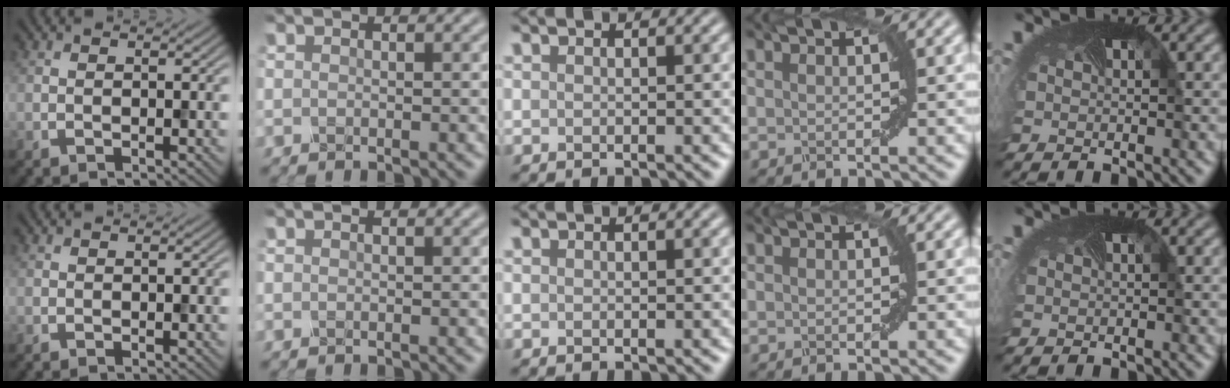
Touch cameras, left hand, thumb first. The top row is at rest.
{}